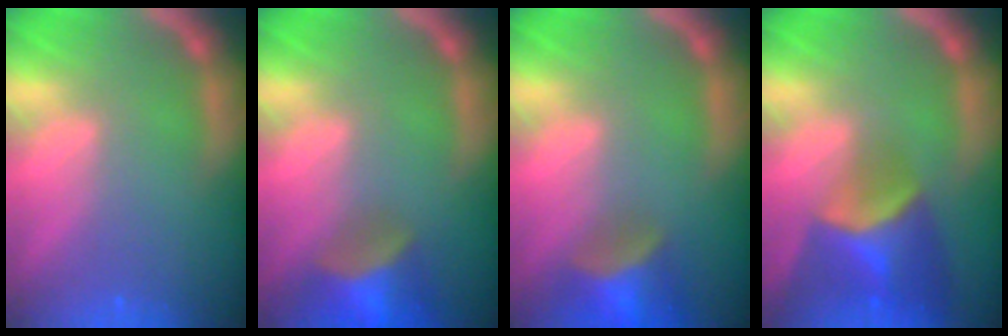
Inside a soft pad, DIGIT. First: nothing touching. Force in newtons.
{"total": 6.5}
{"total": 5.9}
{"total": 7.4}